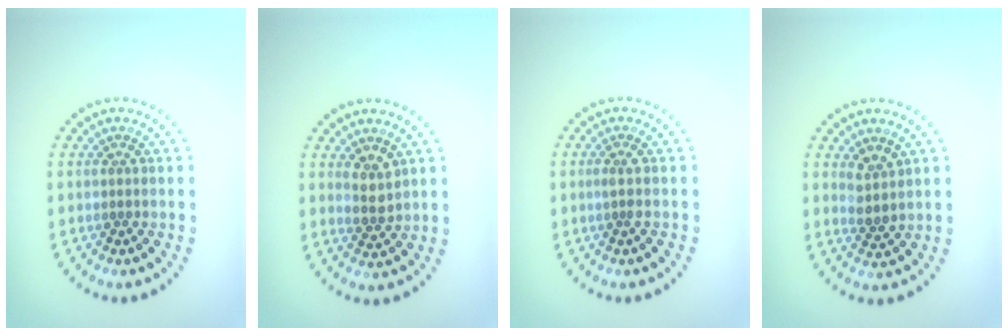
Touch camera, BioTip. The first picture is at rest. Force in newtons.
{"total": 1.6, "press": 1.5, "slide": 0.7}
{"total": 0.8, "press": 0.5, "slide": 0.6}
{"total": 2.0, "press": 1.6, "slide": 1.2}